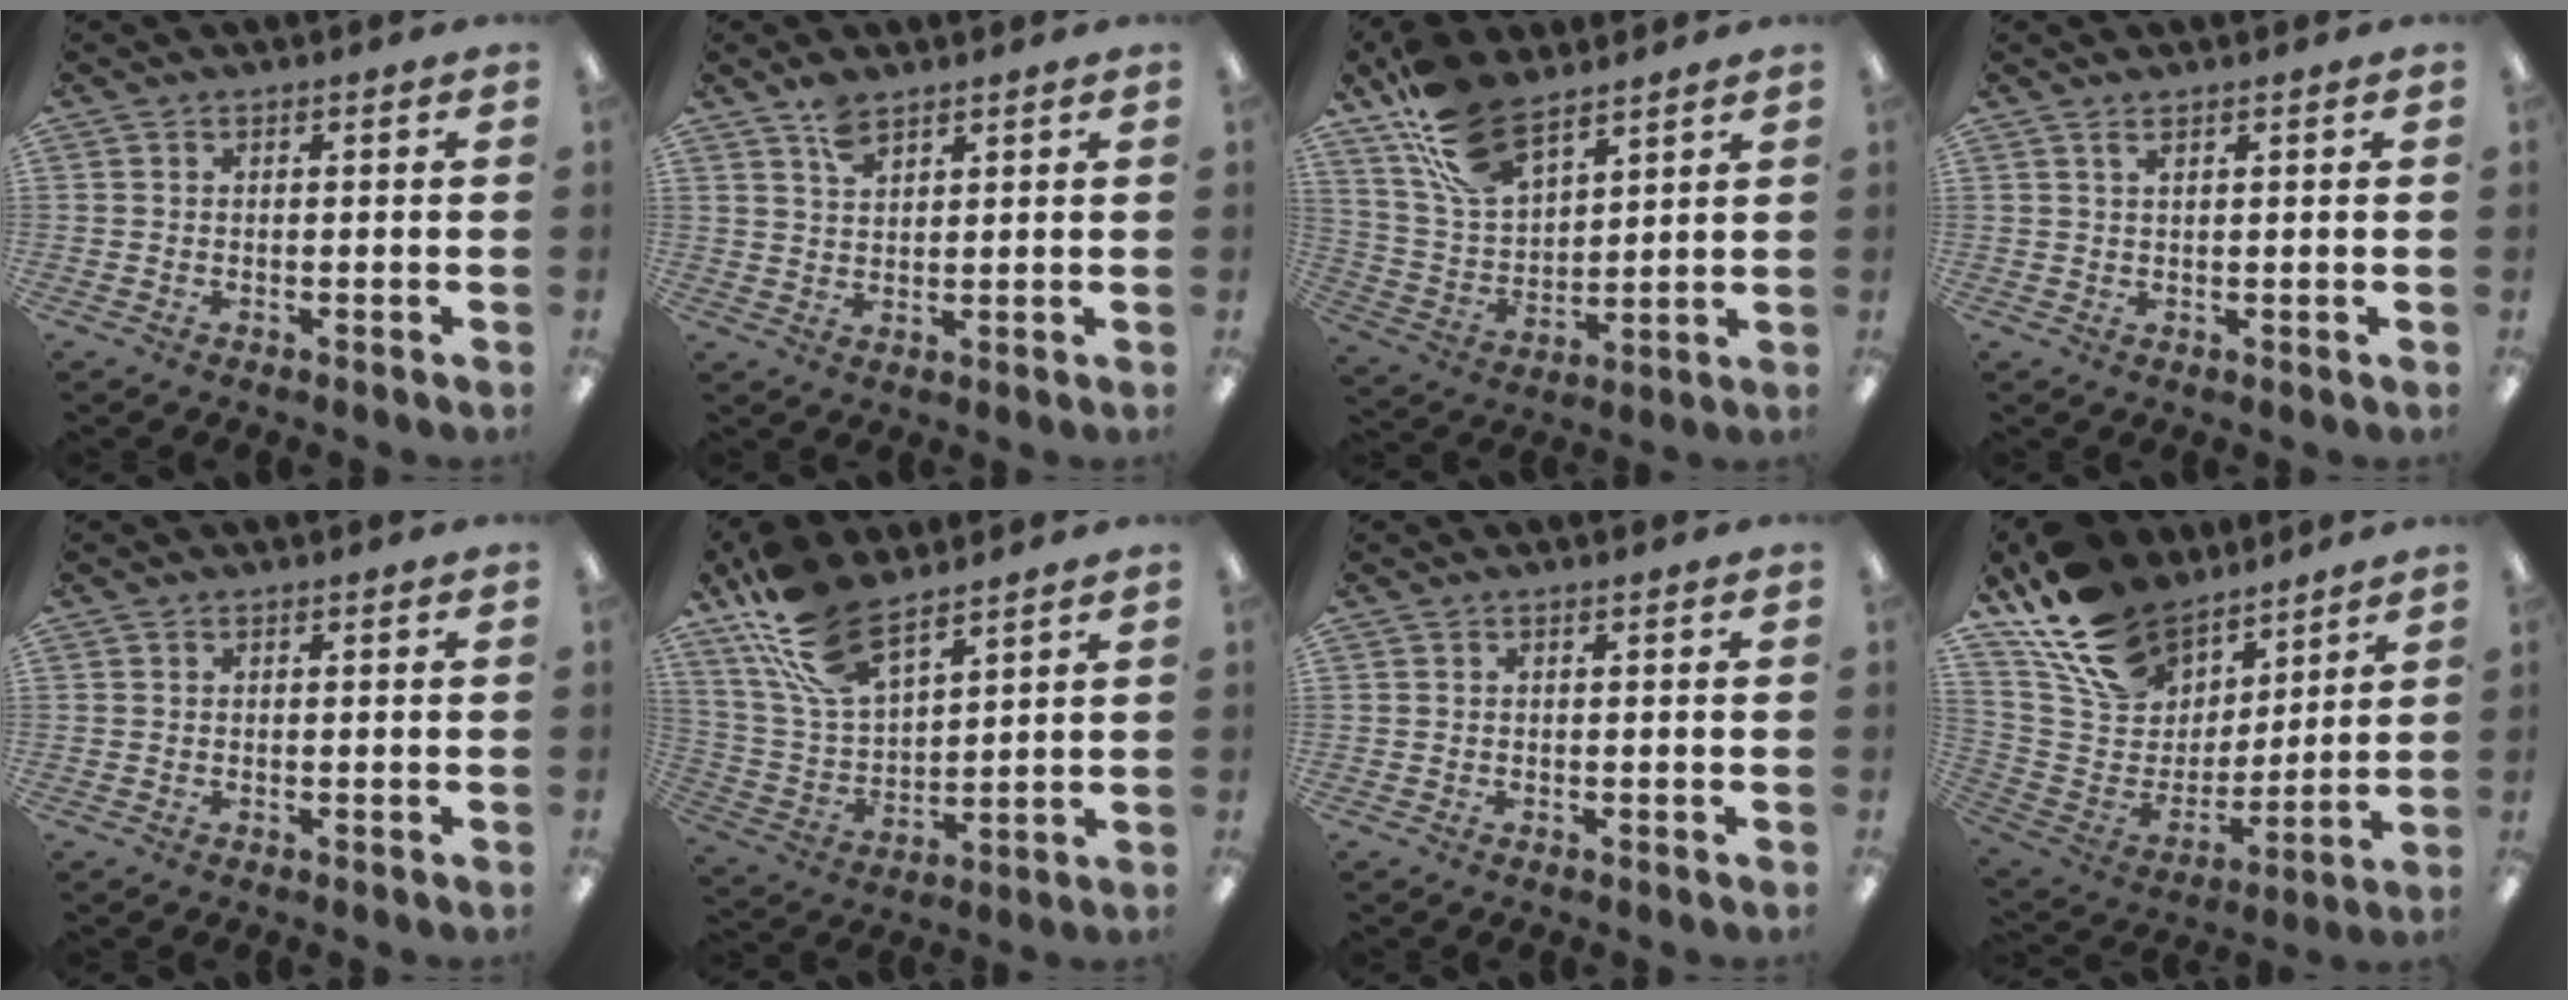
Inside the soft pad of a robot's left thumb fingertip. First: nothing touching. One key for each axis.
{"total": 4.7, "fx": 3.5, "fy": 2.1, "fz": 2.3, "tx": -0.038, "ty": -0.014, "tz": 0.063}
{"total": 16.7, "fx": 11.4, "fy": 8.5, "fz": 8.7, "tx": -0.178, "ty": -0.042, "tz": 0.216}
{"total": 1.5, "fx": 1.2, "fy": 0.4, "fz": 0.9, "tx": -0.020, "ty": 0.001, "tz": 0.021}
{"total": 0.0}
{"total": 17.1, "fx": 11.8, "fy": 7.9, "fz": 9.6, "tx": -0.216, "ty": -0.040, "tz": 0.220}
{"total": 0.0}
{"total": 20.2, "fx": 14.2, "fy": 12.0, "fz": 8.0, "tx": -0.165, "ty": -0.080, "tz": 0.268}